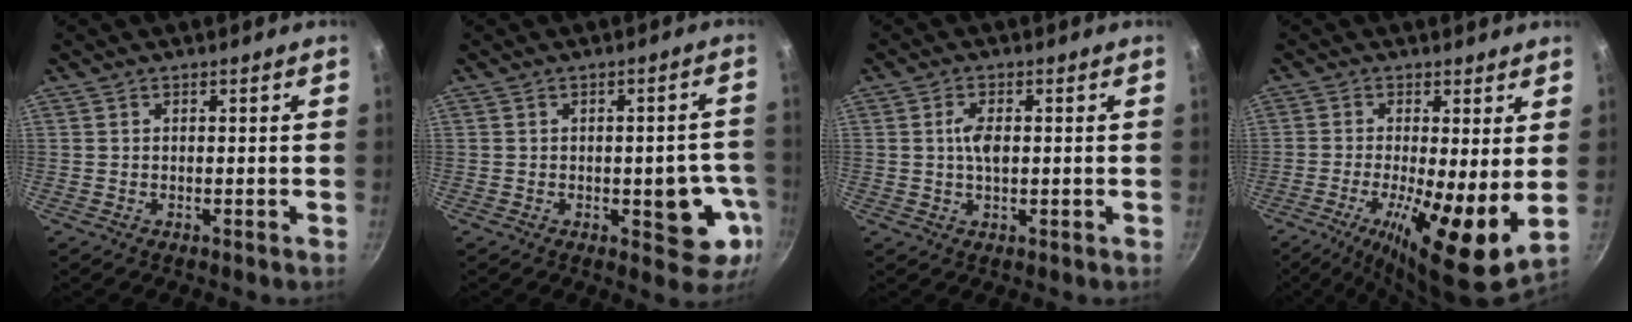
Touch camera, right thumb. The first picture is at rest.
{"total": 11.0, "force": [-2.3, 4.9, 9.5], "torque": [-0.063, 0.010, -0.028]}
{"total": 3.7, "force": [0.4, 1.9, 3.1], "torque": [-0.052, 0.006, 0.005]}
{"total": 14.0, "force": [-1.6, 3.8, 13.4], "torque": [-0.221, -0.021, -0.030]}